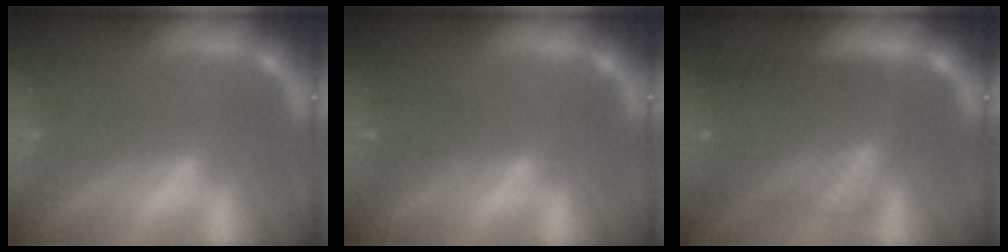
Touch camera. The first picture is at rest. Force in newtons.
{"total": 1.5}
{"total": 9.5}